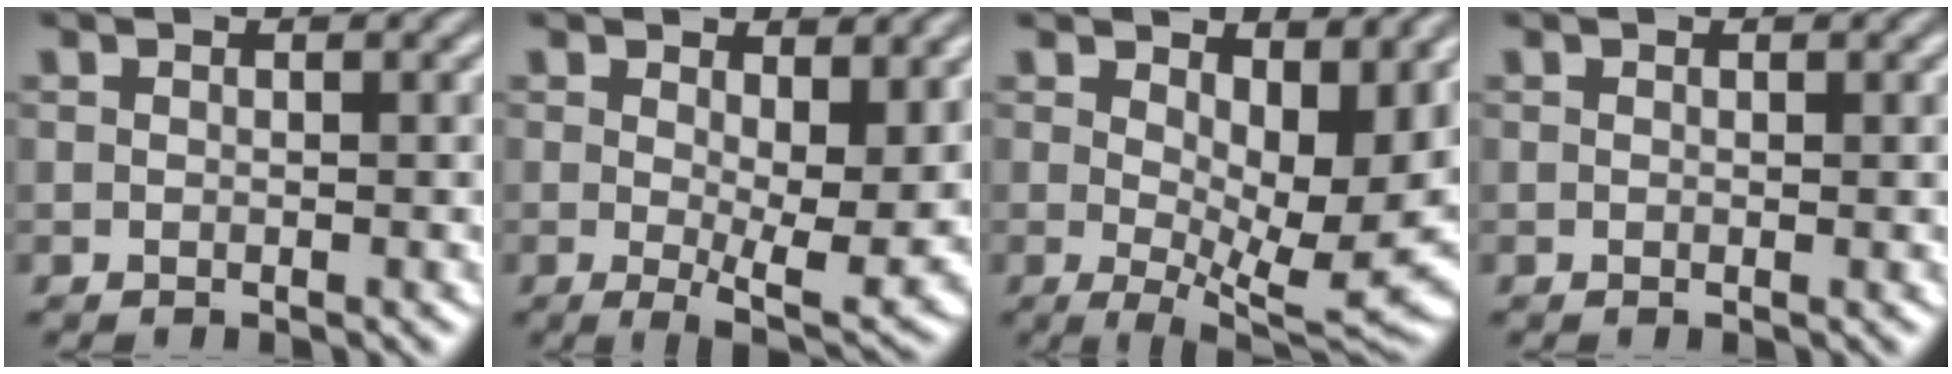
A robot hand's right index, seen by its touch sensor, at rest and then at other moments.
{"total": 5.1, "force": [-0.3, 1.1, 5.0], "torque": [-0.062, -0.031, 0.006]}
{"total": 7.5, "force": [0.2, 2.1, 7.1], "torque": [-0.075, -0.030, 0.019]}
{"total": 0.0}